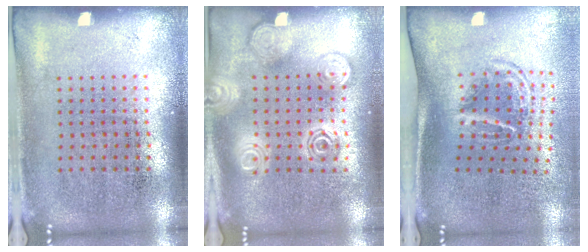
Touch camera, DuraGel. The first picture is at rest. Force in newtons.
{"total": 1.9, "press": 1.9, "slide": 0.2}
{"total": 1.8, "press": 1.2, "slide": 1.4}